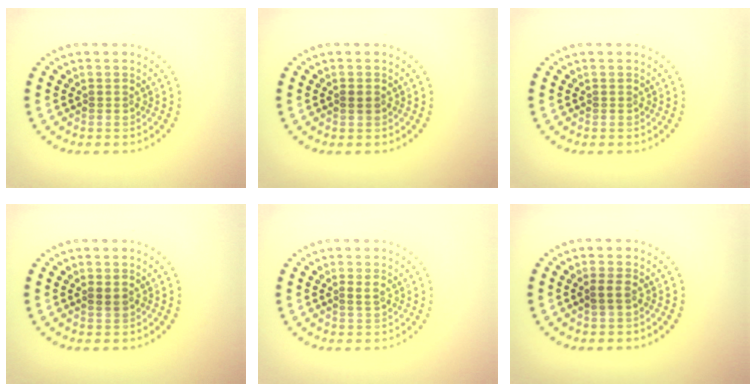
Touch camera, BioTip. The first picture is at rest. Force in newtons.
{"total": 0.8, "press": 0.8, "slide": 0.1}
{"total": 0.0}
{"total": 0.7, "press": 0.7, "slide": 0.2}
{"total": 1.0, "press": 0.9, "slide": 0.3}
{"total": 1.1, "press": 1.1, "slide": 0.3}